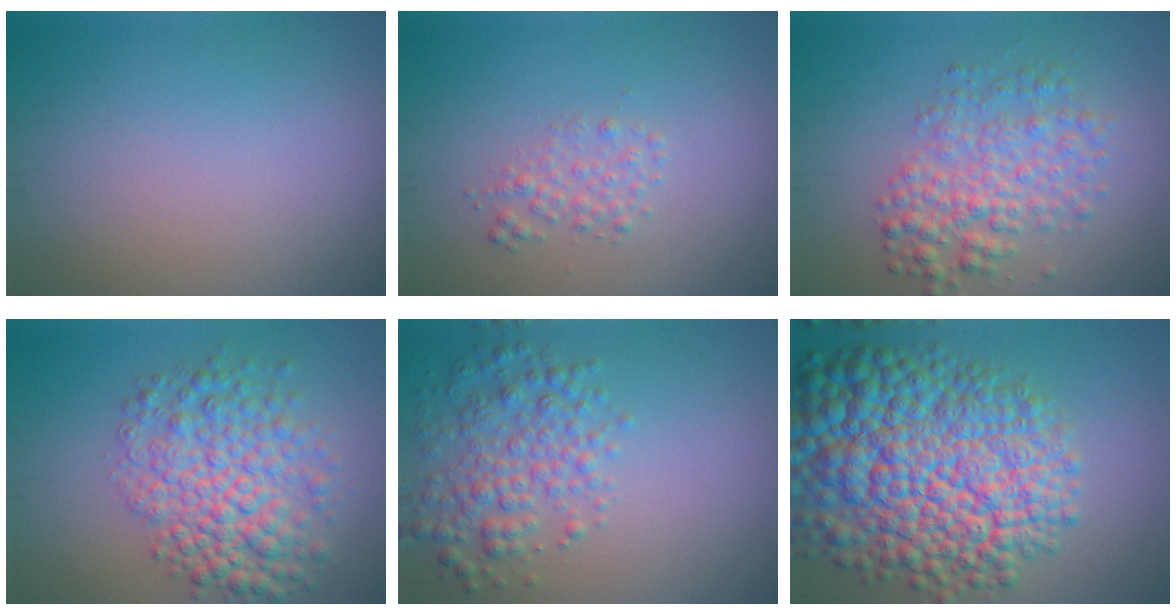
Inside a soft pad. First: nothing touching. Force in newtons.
{"total": 1.5, "press": 1.5, "slide": 0.0}
{"total": 4.6, "press": 4.6, "slide": 0.1}
{"total": 6.8, "press": 6.8, "slide": 0.2}
{"total": 4.2, "press": 4.2, "slide": 0.1}
{"total": 15.0, "press": 15.0, "slide": 0.4}